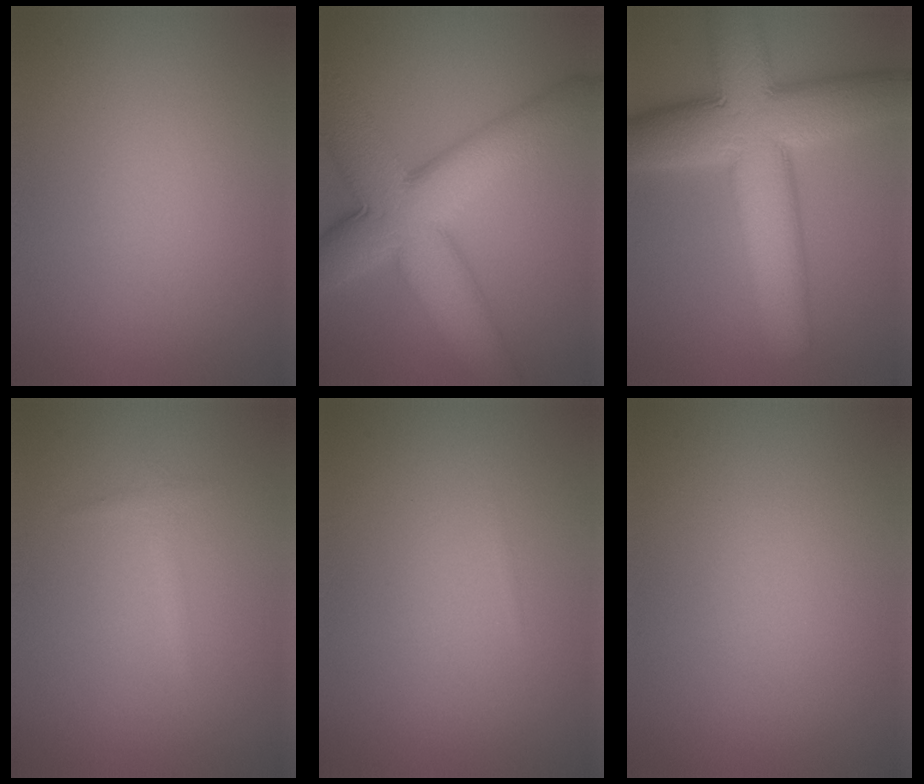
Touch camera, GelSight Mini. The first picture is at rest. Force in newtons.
{"total": 11.9, "press": 11.9, "slide": 0.2}
{"total": 12.3, "press": 12.3, "slide": 0.3}
{"total": 0.9, "press": 0.9, "slide": 0.0}
{"total": 0.0}
{"total": 0.0}